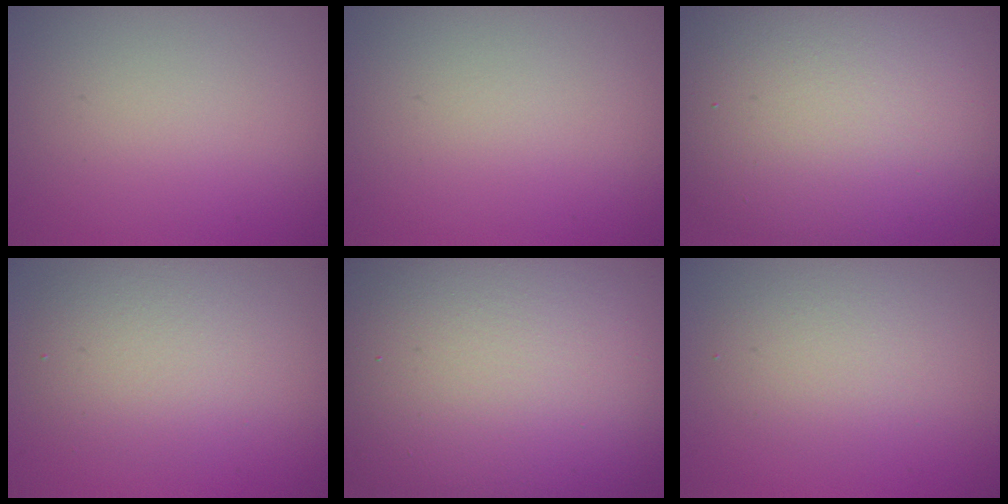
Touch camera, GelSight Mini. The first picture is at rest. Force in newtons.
{"total": 0.0}
{"total": 15.0, "press": 15.0, "slide": 0.8}
{"total": 3.5, "press": 3.5, "slide": 0.2}
{"total": 20.2, "press": 20.1, "slide": 1.4}
{"total": 2.8, "press": 2.8, "slide": 0.2}